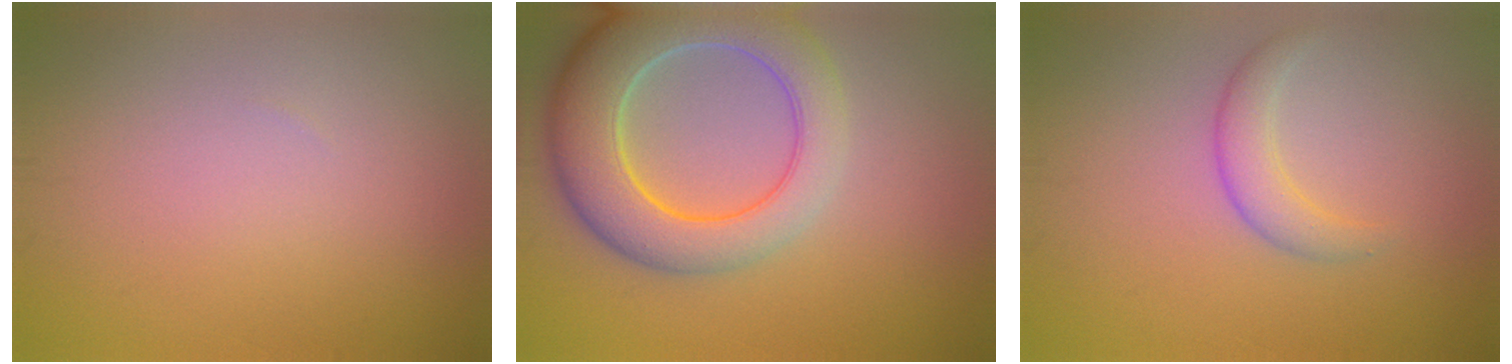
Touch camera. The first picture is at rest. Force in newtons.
{"total": 9.1, "press": 9.1, "slide": 0.8}
{"total": 2.4, "press": 2.4, "slide": 0.1}